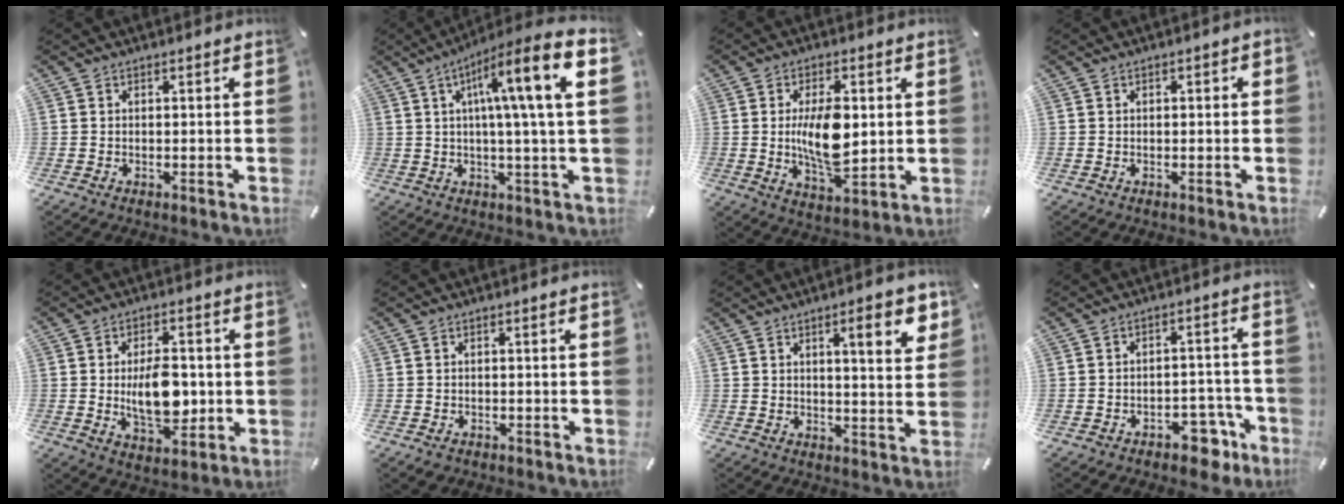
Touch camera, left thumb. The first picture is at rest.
{"total": 16.6, "force": [4.3, 1.8, 15.9], "torque": [-0.257, -0.015, 0.051]}
{"total": 11.5, "force": [1.1, 5.9, 9.8], "torque": [-0.184, -0.008, 0.016]}
{"total": 1.0, "force": [-0.2, 0.3, 0.9], "torque": [-0.016, 0.001, -0.005]}
{"total": 11.8, "force": [-0.5, 6.8, 9.6], "torque": [-0.149, -0.008, -0.012]}
{"total": 1.2, "force": [-0.8, 0.9, 0.3], "torque": [-0.005, 0.003, -0.017]}
{"total": 9.7, "force": [4.4, 2.0, 8.5], "torque": [-0.120, -0.015, 0.061]}
{"total": 8.5, "force": [-5.6, 4.5, 4.5], "torque": [-0.042, 0.029, -0.096]}